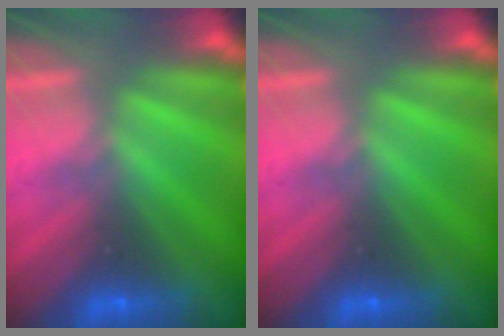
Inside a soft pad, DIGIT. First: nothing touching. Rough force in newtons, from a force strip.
{"total": 0.0}